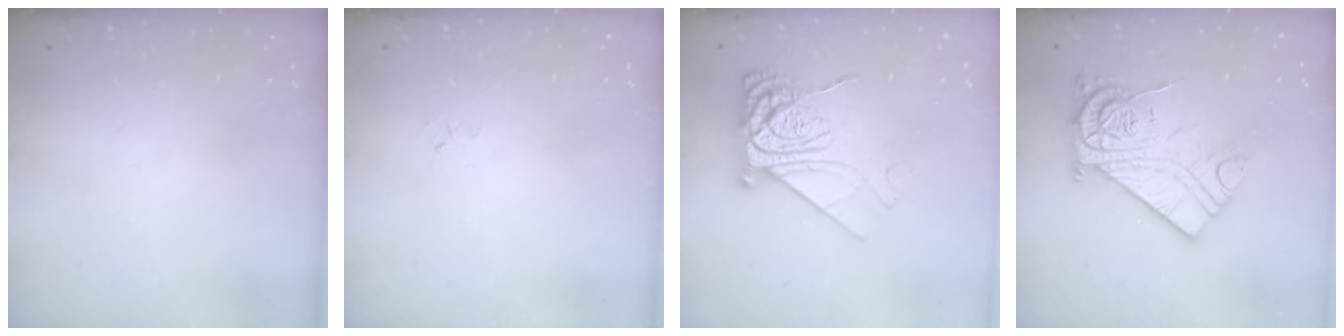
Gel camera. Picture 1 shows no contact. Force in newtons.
{"total": 2.6, "press": 2.6, "slide": 0.4}
{"total": 12.3, "press": 12.3, "slide": 1.0}
{"total": 14.8, "press": 14.8, "slide": 1.2}